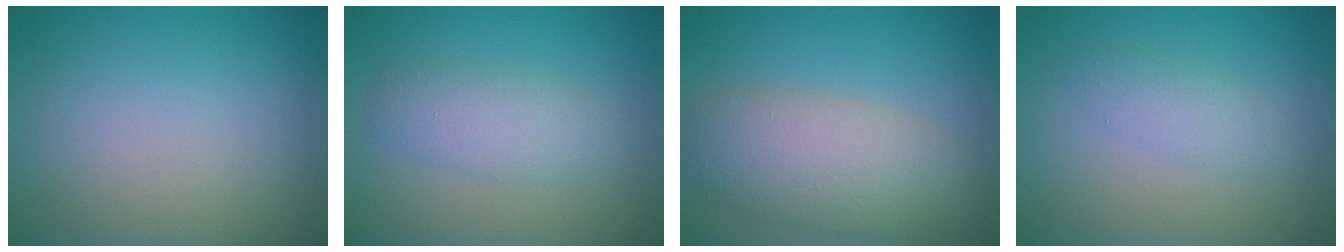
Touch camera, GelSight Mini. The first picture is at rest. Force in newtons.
{"total": 3.0, "press": 3.0, "slide": 0.1}
{"total": 6.3, "press": 6.3, "slide": 0.4}
{"total": 1.9, "press": 1.9, "slide": 0.1}